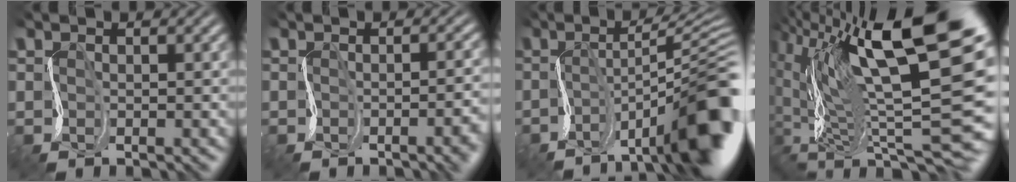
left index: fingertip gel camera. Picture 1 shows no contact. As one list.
[{"total": 4.2, "force": [-1.3, 1.6, 3.7], "torque": [-0.014, -0.003, -0.010]}, {"total": 10.9, "force": [-3.9, 2.4, 9.9], "torque": [-0.123, 0.004, -0.067]}, {"total": 13.1, "force": [1.4, 5.5, 11.8], "torque": [-0.187, 0.005, 0.019]}]